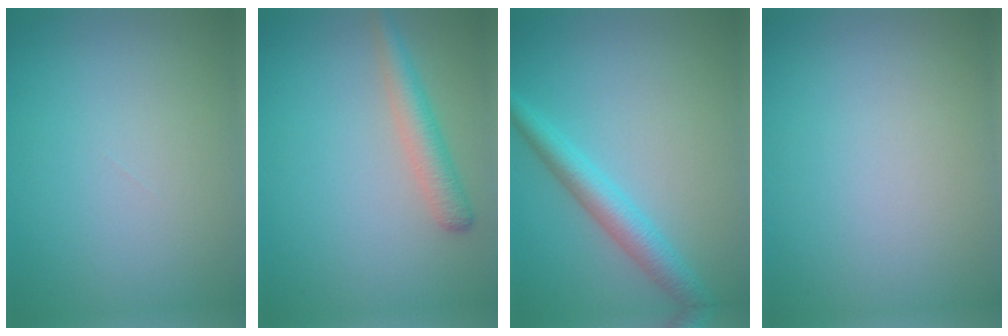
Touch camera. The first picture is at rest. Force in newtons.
{"total": 2.8, "press": 2.8, "slide": 0.2}
{"total": 3.3, "press": 3.3, "slide": 0.1}
{"total": 0.0}